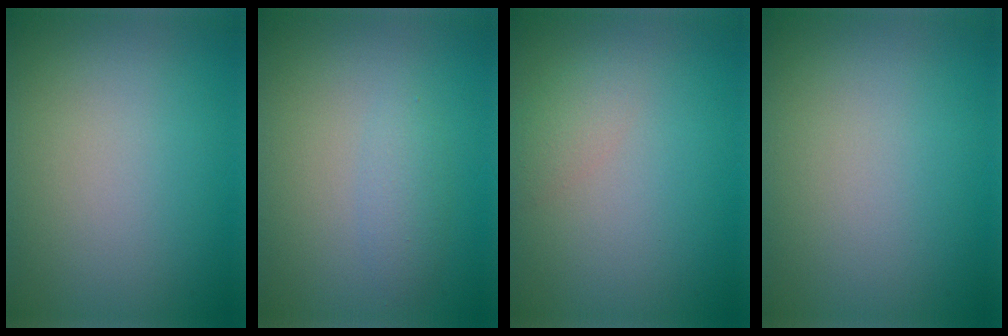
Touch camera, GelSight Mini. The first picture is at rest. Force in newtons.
{"total": 1.5, "press": 1.5, "slide": 0.1}
{"total": 1.5, "press": 1.5, "slide": 0.1}
{"total": 0.0}